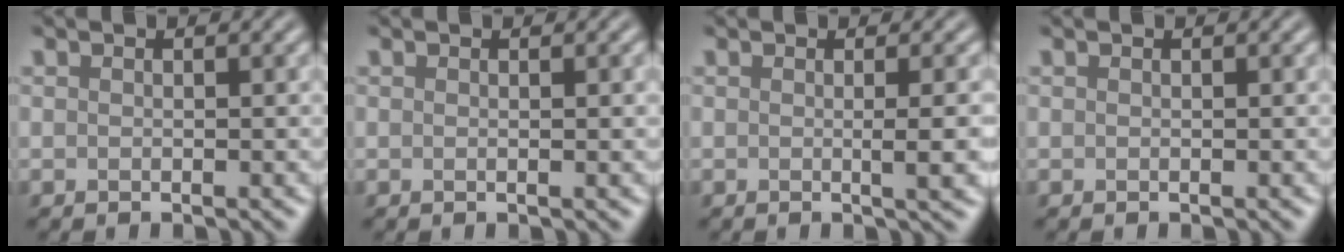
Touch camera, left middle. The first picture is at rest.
{"total": 1.0, "force": [0.1, 0.4, 0.9], "torque": [-0.010, -0.001, -0.003]}
{"total": 3.1, "force": [0.0, 0.9, 3.0], "torque": [-0.028, 0.001, 0.000]}
{"total": 0.0}